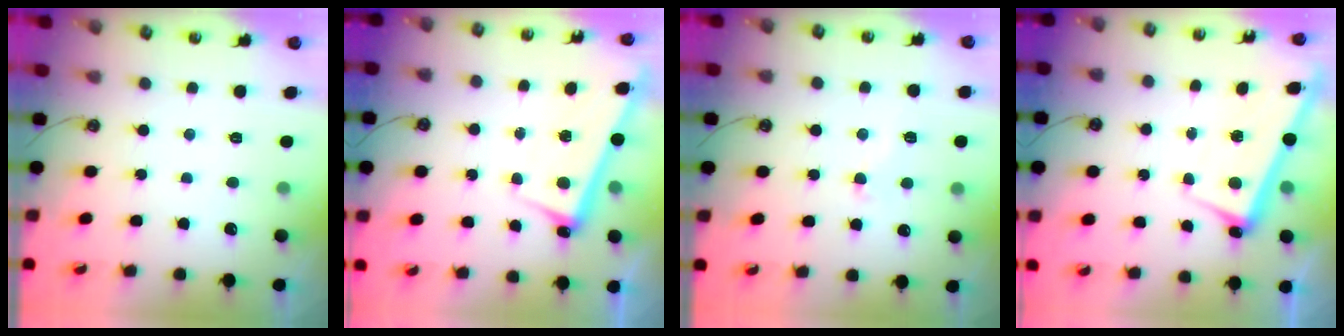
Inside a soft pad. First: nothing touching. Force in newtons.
{"total": 2.5, "press": 2.5, "slide": 0.7}
{"total": 2.3, "press": 2.2, "slide": 0.9}
{"total": 2.6, "press": 2.6, "slide": 0.5}